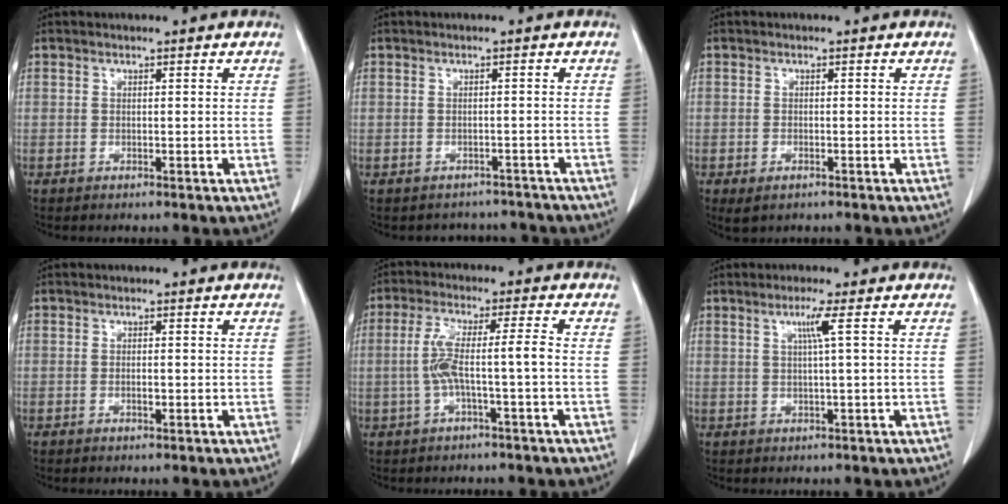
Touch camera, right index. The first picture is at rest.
{"total": 4.6, "force": [-3.9, 2.2, -0.7], "torque": [0.010, 0.020, -0.045]}
{"total": 2.2, "force": [-1.2, 1.1, 1.5], "torque": [-0.028, -0.003, -0.009]}
{"total": 1.0, "force": [-0.3, 0.3, 0.9], "torque": [-0.020, -0.001, -0.004]}
{"total": 6.3, "force": [-1.2, 0.1, 6.2], "torque": [-0.131, 0.020, -0.019]}
{"total": 2.8, "force": [0.9, -0.9, 2.5], "torque": [-0.051, 0.000, 0.020]}